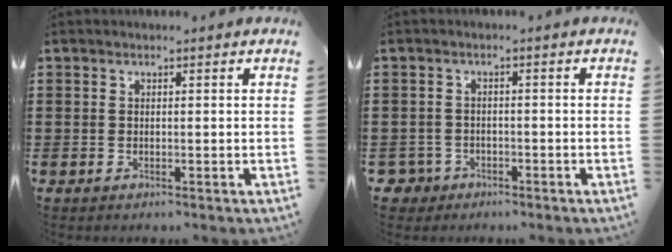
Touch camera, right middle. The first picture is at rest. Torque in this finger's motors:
{"motor_torque": [-1.08, 1.06, -0.01, -0.04]}